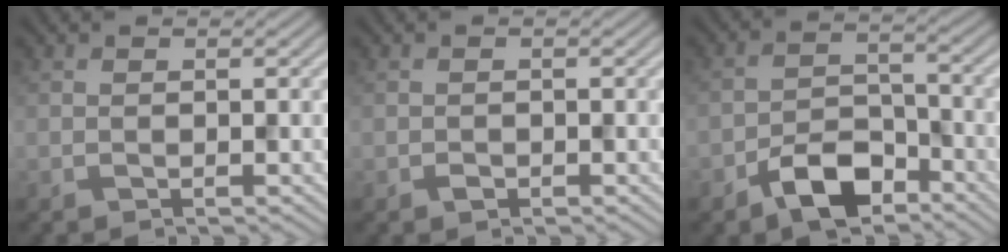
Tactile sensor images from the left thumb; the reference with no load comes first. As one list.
[{"total": 0.8, "force": [-0.5, 0.6, 0.3], "torque": [-0.004, -0.004, -0.009]}, {"total": 7.4, "force": [-4.8, 3.7, 4.1], "torque": [-0.067, 0.002, -0.103]}]